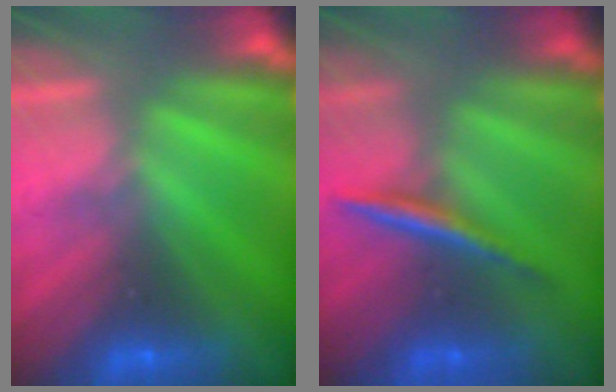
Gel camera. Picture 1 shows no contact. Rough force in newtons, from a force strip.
{"total": 1.7}